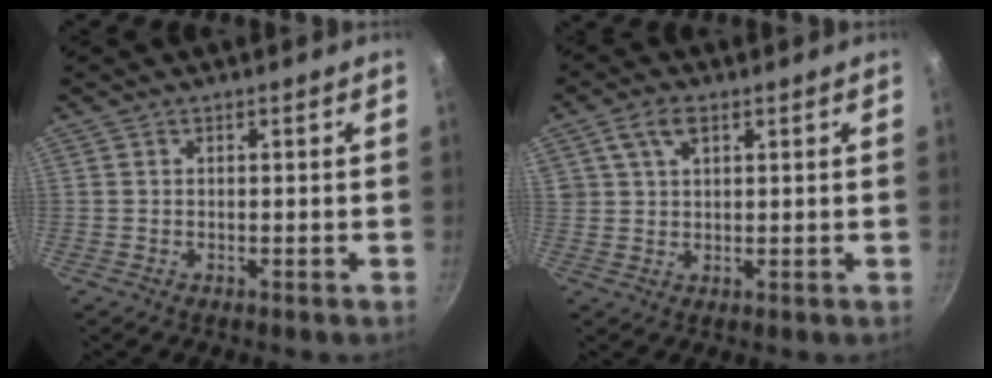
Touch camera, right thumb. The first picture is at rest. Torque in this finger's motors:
{"motor_torque": [0.36, 4.02, 1.30, -0.14, 0.29]}